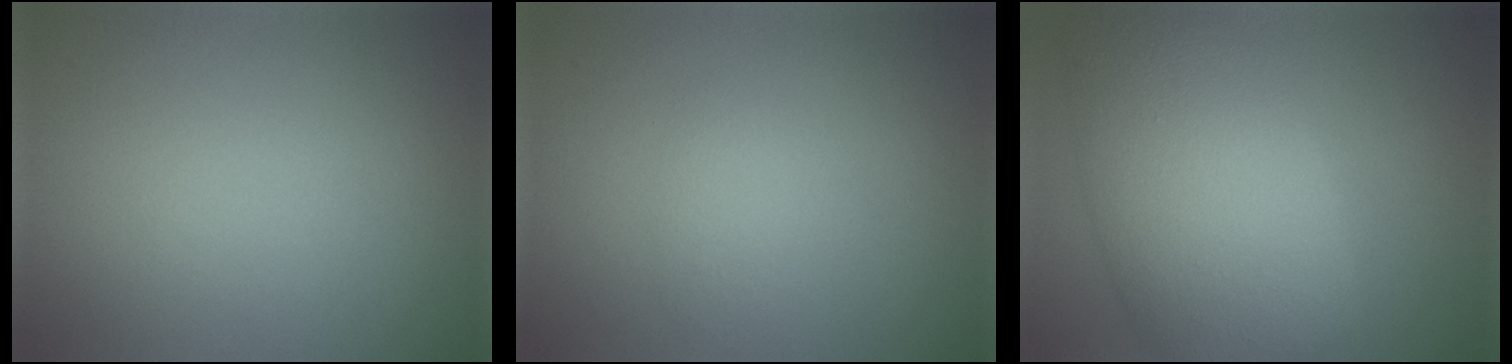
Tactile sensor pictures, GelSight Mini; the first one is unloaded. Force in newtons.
{"total": 1.2, "press": 1.2, "slide": 0.1}
{"total": 10.4, "press": 10.4, "slide": 0.6}